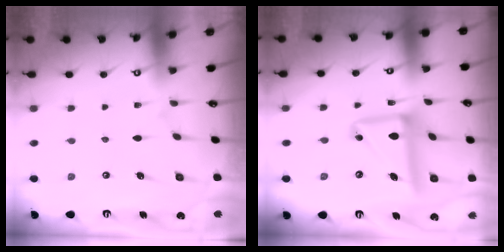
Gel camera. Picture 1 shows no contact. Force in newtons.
{"total": 14.6, "press": 14.5, "slide": 1.3}